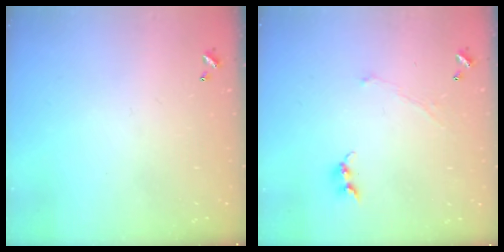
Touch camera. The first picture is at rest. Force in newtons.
{"total": 0.8, "press": 0.7, "slide": 0.5}